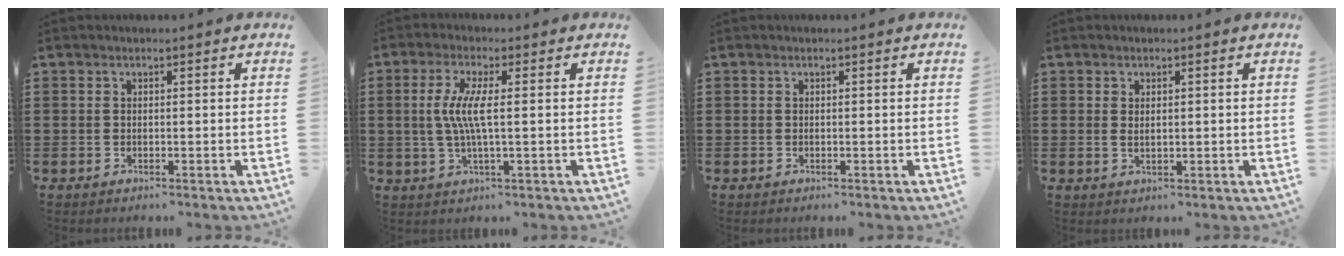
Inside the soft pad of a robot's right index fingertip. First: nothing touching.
{"total": 5.7, "force": [0.2, 0.7, 5.6], "torque": [-0.125, -0.011, -0.007]}
{"total": 0.0}
{"total": 1.2, "force": [0.5, 0.6, 0.8], "torque": [-0.017, 0.006, 0.008]}